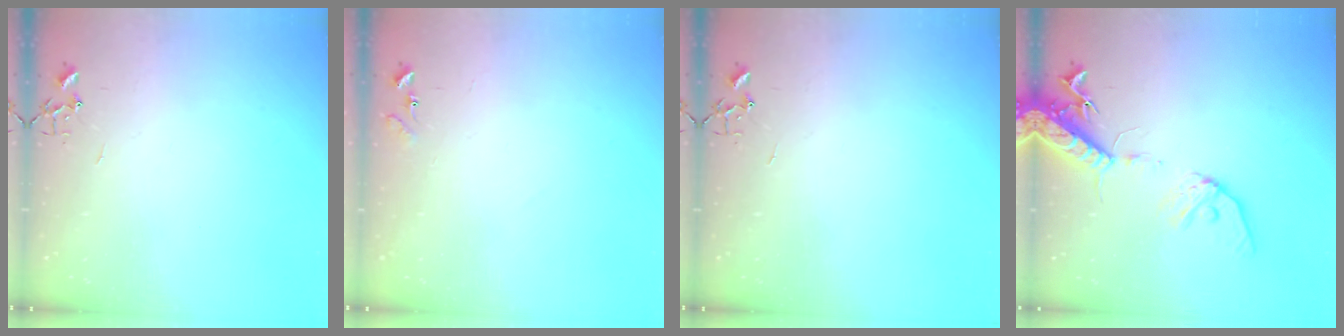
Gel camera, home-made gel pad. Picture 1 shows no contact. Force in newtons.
{"total": 7.7, "press": 7.6, "slide": 0.6}
{"total": 0.0}
{"total": 16.6, "press": 16.2, "slide": 3.5}